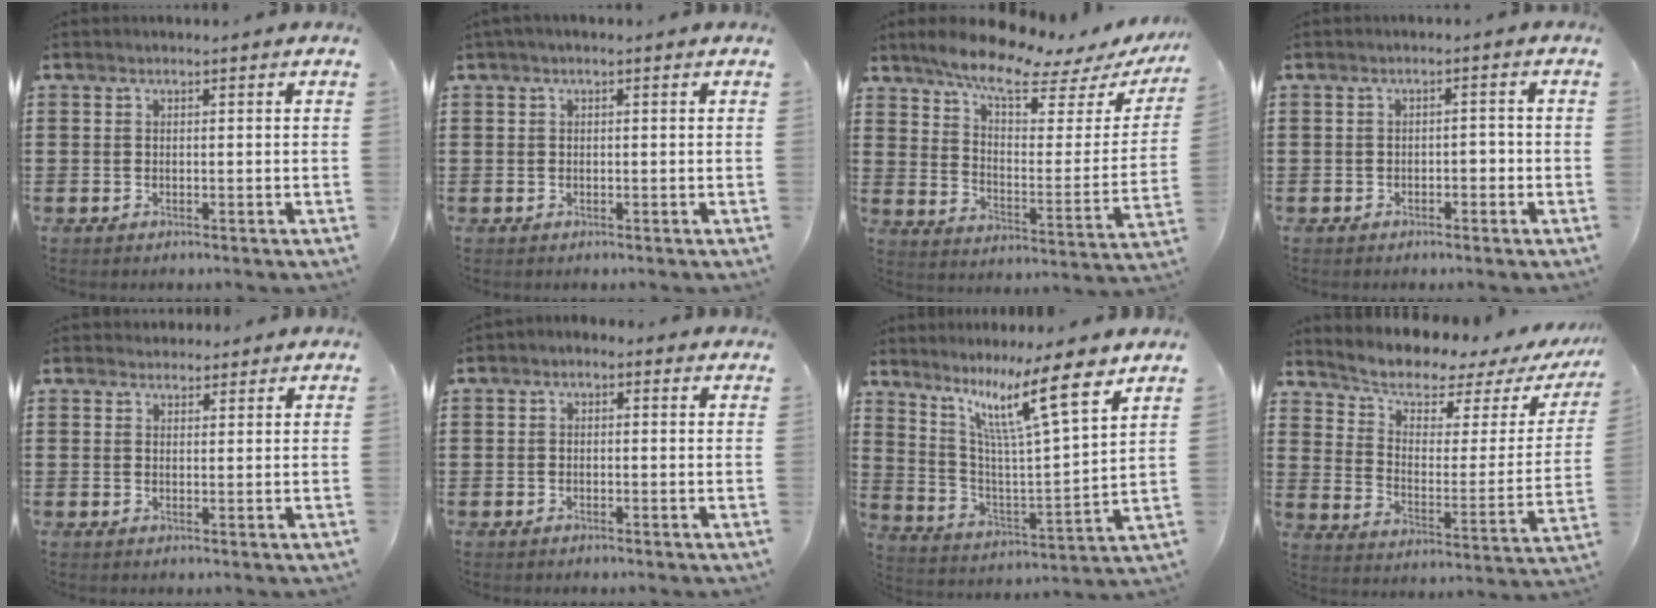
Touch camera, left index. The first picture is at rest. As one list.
[{"total": 0.6, "force": [-0.1, 0.1, 0.6], "torque": [-0.010, -0.001, -0.002]}, {"total": 9.4, "force": [7.6, 1.7, 5.3], "torque": [-0.119, -0.045, 0.127]}, {"total": 1.6, "force": [-1.2, 0.9, 0.7], "torque": [-0.020, 0.002, -0.028]}, {"total": 1.9, "force": [1.7, 0.9, 0.1], "torque": [0.001, 0.001, 0.033]}, {"total": 1.1, "force": [-1.0, 0.5, 0.3], "torque": [-0.008, 0.001, -0.021]}, {"total": 12.2, "force": [8.5, 1.0, 8.7], "torque": [-0.179, -0.040, 0.134]}, {"total": 4.8, "force": [3.9, 1.9, 2.1], "torque": [-0.066, -0.030, 0.061]}]